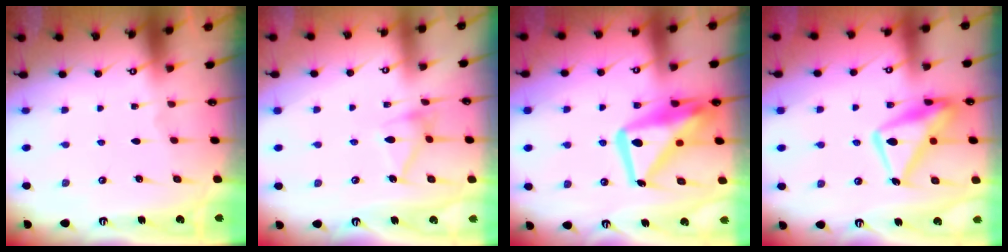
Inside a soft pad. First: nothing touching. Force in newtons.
{"total": 12.6, "press": 12.6, "slide": 0.3}
{"total": 18.0, "press": 18.0, "slide": 1.7}
{"total": 15.8, "press": 15.8, "slide": 1.5}